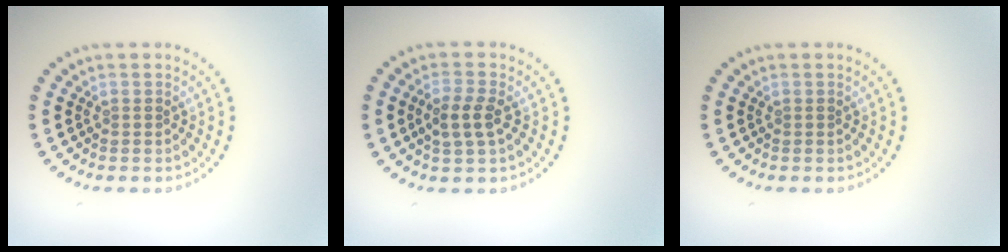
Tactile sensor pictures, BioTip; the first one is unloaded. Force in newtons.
{"total": 2.5, "press": 2.4, "slide": 0.7}
{"total": 0.0}